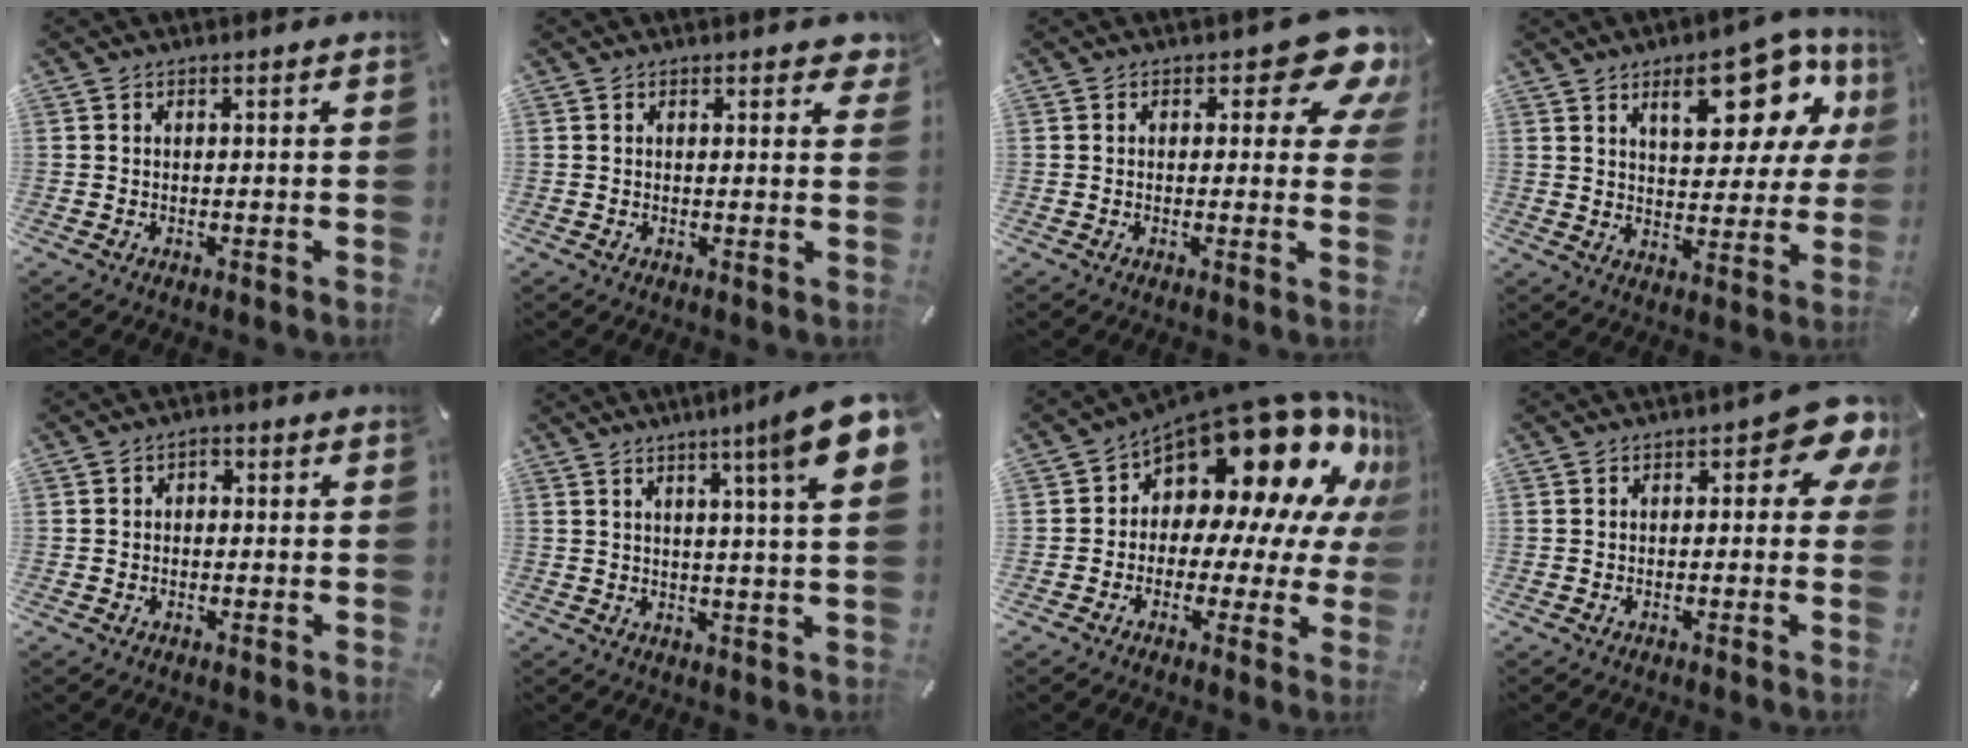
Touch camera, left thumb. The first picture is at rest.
{"total": 1.8, "force": [1.2, 0.9, 1.0], "torque": [0.001, -0.004, 0.016]}
{"total": 10.5, "force": [5.5, 4.9, 7.5], "torque": [-0.082, -0.034, 0.090]}
{"total": 17.4, "force": [9.1, 8.7, 12.0], "torque": [-0.157, -0.040, 0.148]}
{"total": 2.0, "force": [-0.8, 1.7, 0.5], "torque": [-0.008, 0.012, -0.019]}
{"total": 11.9, "force": [5.7, 0.0, 10.5], "torque": [-0.165, -0.029, 0.084]}
{"total": 20.0, "force": [11.5, 10.5, 12.6], "torque": [-0.193, -0.105, 0.199]}
{"total": 7.7, "force": [2.7, 3.6, 6.2], "torque": [-0.074, -0.017, 0.041]}